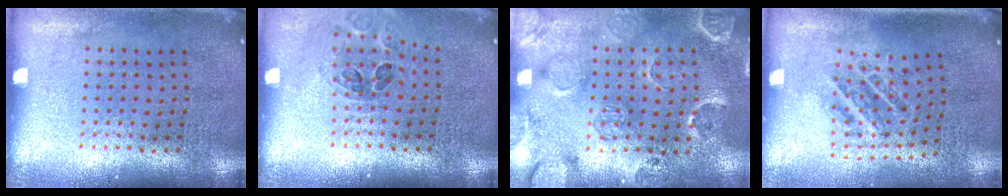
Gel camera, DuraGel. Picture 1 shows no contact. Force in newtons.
{"total": 1.0, "press": 0.9, "slide": 0.1}
{"total": 2.5, "press": 2.0, "slide": 1.5}
{"total": 1.1, "press": 1.1, "slide": 0.2}